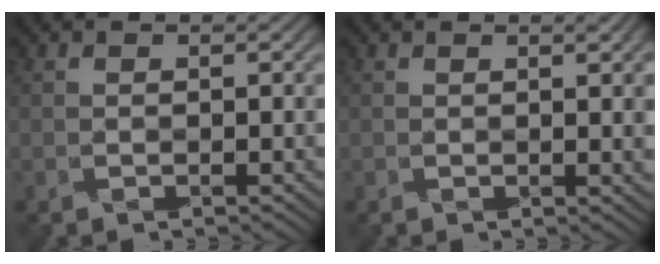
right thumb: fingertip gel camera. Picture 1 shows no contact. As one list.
[{"total": 2.9, "force": [1.1, 0.4, 2.7], "torque": [-0.030, 0.009, 0.016]}]